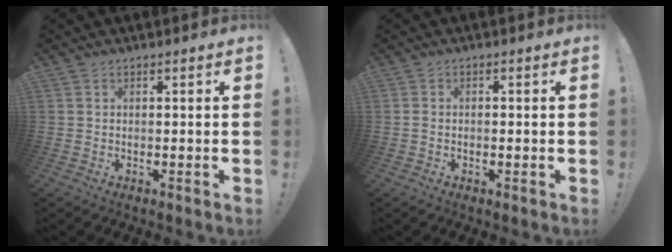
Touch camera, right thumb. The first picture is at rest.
{"total": 0.9, "force": [-0.4, 0.5, 0.7], "torque": [-0.011, 0.004, -0.006]}